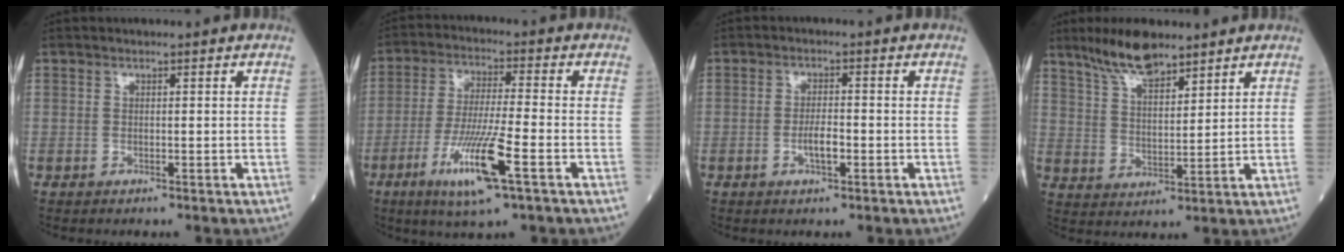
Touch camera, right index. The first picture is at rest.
{"total": 11.5, "force": [-5.0, 0.4, 10.4], "torque": [-0.203, -0.021, -0.092]}
{"total": 3.1, "force": [-1.0, 0.8, 2.8], "torque": [-0.051, 0.003, -0.018]}
{"total": 8.3, "force": [6.7, 1.9, 4.5], "torque": [-0.094, 0.005, 0.132]}